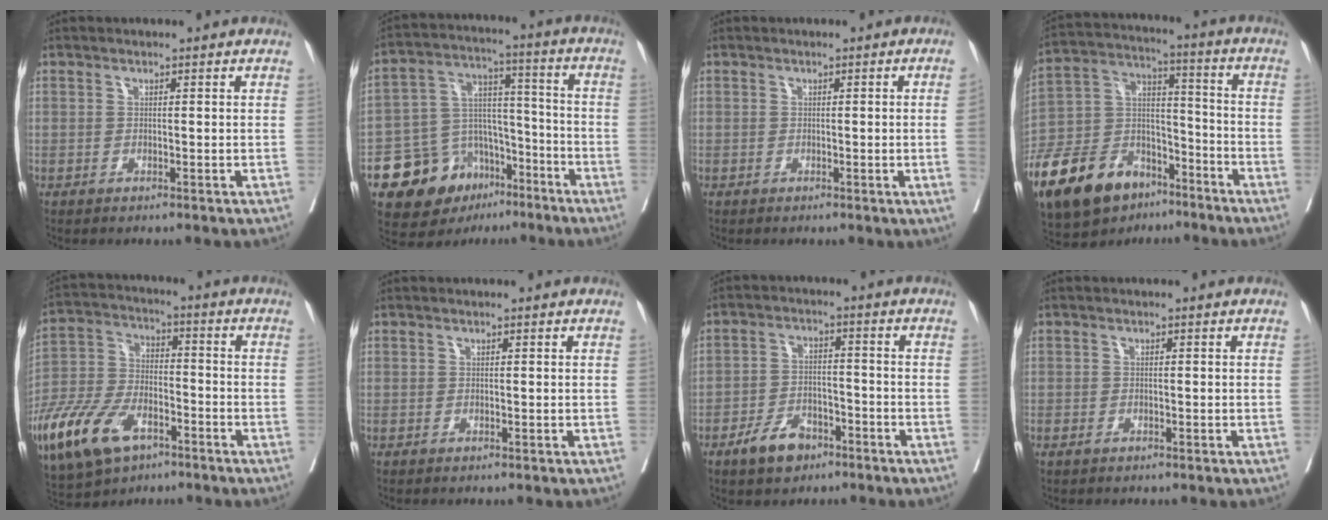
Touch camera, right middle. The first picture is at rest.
{"total": 14.8, "force": [-9.2, 9.6, 6.6], "torque": [-0.101, 0.046, -0.146]}
{"total": 2.9, "force": [-0.2, -1.1, 2.7], "torque": [-0.041, -0.005, 0.002]}
{"total": 23.7, "force": [-15.8, 13.0, 11.9], "torque": [-0.312, 0.001, -0.281]}
{"total": 16.4, "force": [-9.1, 8.4, 10.8], "torque": [-0.240, -0.011, -0.167]}
{"total": 0.0}
{"total": 6.2, "force": [-4.1, 3.4, 3.1], "torque": [-0.059, 0.006, -0.068]}
{"total": 1.0, "force": [-0.6, 0.6, 0.5], "torque": [-0.012, -0.003, -0.010]}